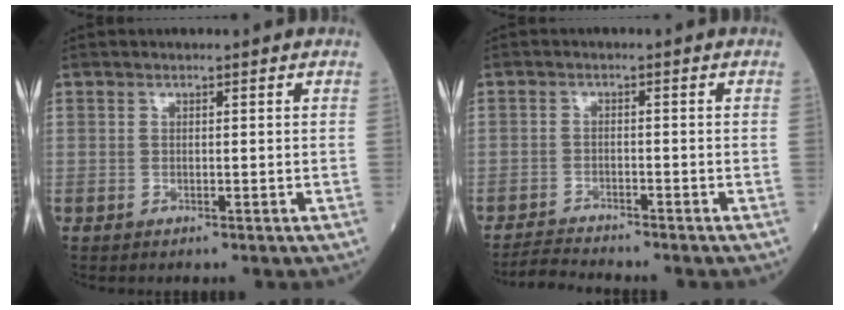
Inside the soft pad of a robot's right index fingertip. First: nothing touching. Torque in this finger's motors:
{"motor_torque": [-0.30, -0.17, -0.08, -0.01]}